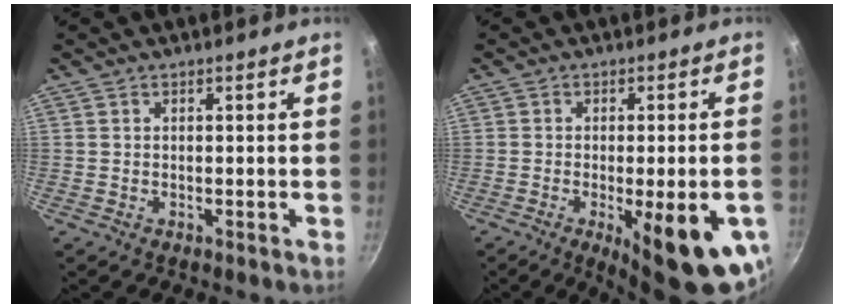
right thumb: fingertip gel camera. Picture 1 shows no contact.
{"total": 15.8, "force": [-5.5, 4.4, 14.2], "torque": [-0.157, 0.004, -0.066]}